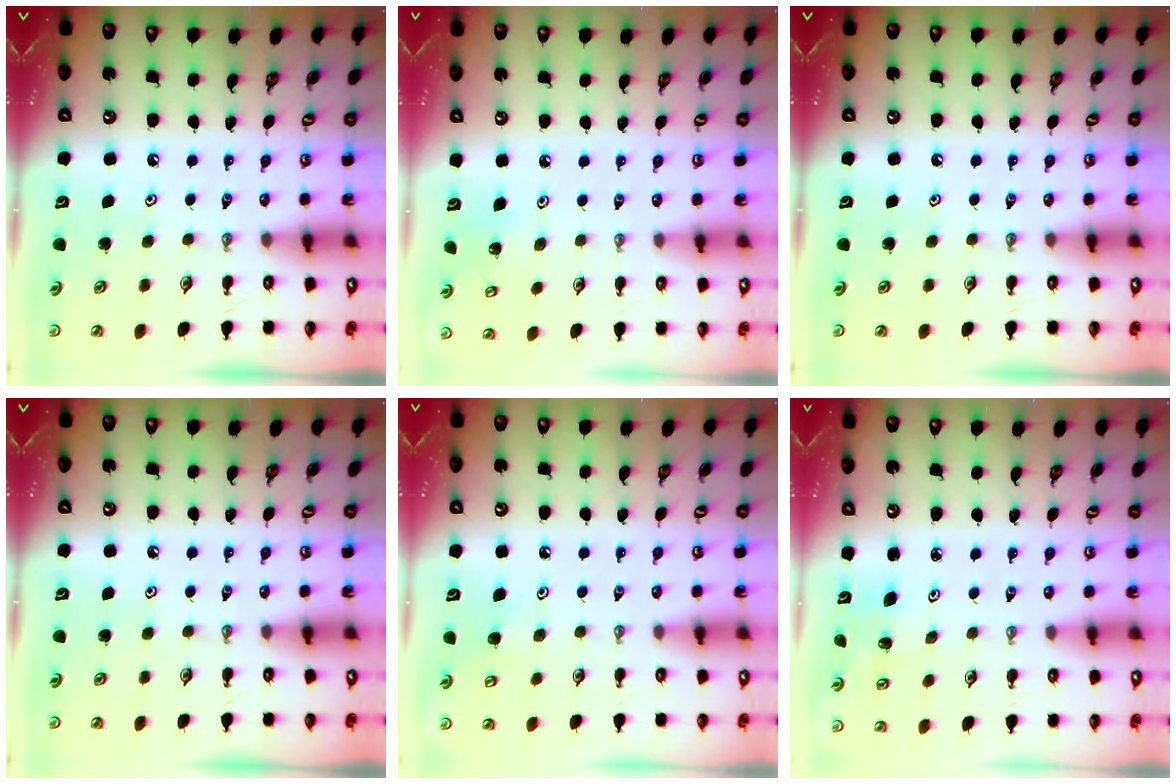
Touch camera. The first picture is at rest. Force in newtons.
{"total": 3.6, "press": 3.5, "slide": 0.3}
{"total": 0.0}
{"total": 0.0}
{"total": 5.1, "press": 5.0, "slide": 0.7}
{"total": 2.0, "press": 2.0, "slide": 0.2}